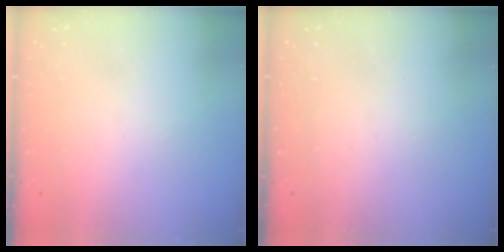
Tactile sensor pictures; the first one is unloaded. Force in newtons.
{"total": 0.0}